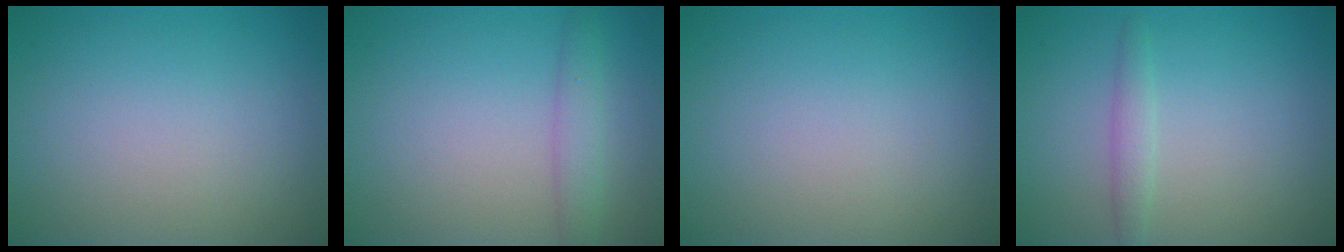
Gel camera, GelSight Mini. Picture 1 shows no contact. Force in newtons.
{"total": 2.2, "press": 2.2, "slide": 0.1}
{"total": 0.0}
{"total": 1.4, "press": 1.4, "slide": 0.1}